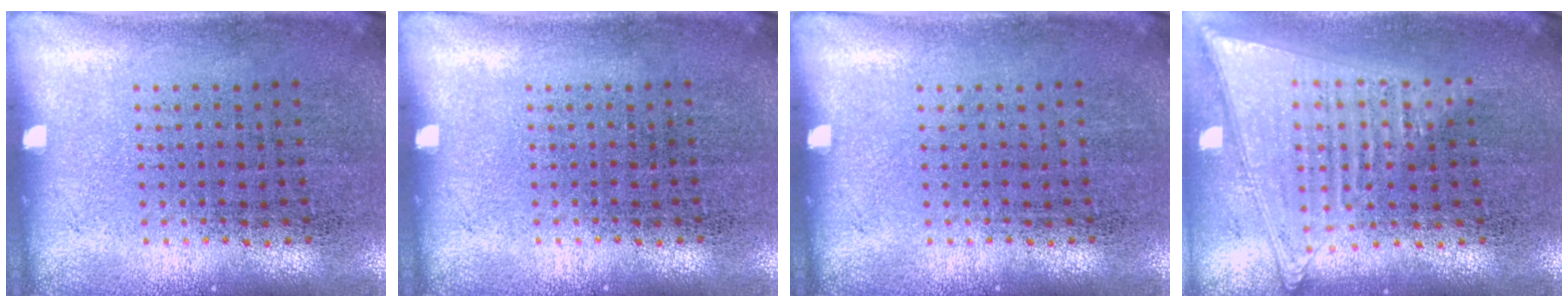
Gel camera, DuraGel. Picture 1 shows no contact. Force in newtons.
{"total": 0.0}
{"total": 0.0}
{"total": 1.4, "press": 1.3, "slide": 0.5}